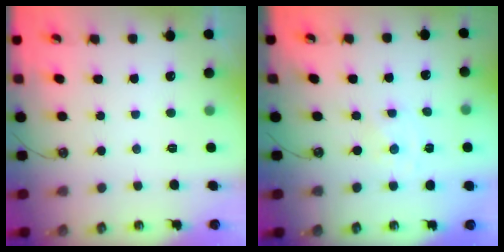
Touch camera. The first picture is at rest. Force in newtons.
{"total": 0.0}